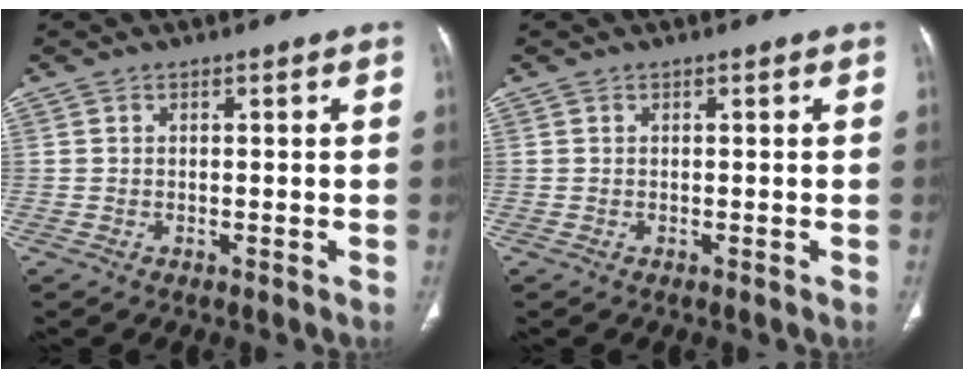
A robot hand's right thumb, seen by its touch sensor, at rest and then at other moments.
{"total": 0.0}